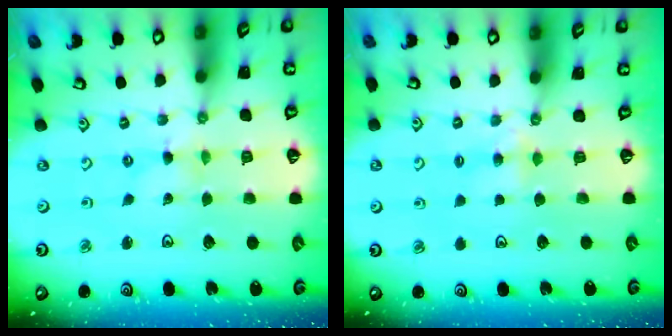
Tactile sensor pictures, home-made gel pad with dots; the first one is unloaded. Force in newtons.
{"total": 4.5, "press": 4.5, "slide": 0.6}